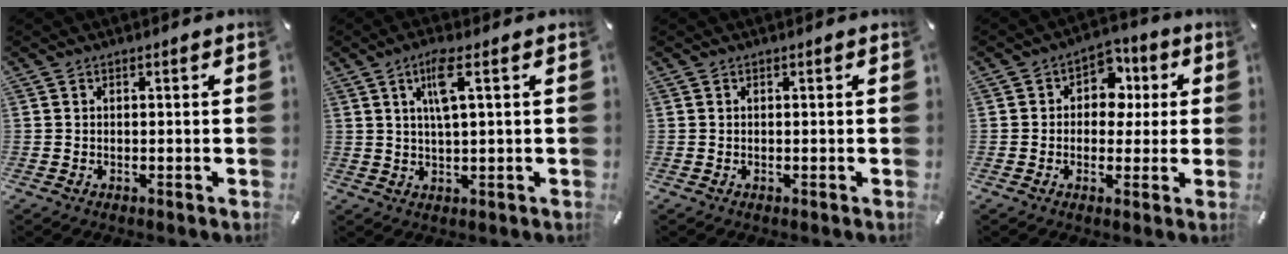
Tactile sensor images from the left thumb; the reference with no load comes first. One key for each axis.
{"total": 6.4, "fx": 2.4, "fy": 1.0, "fz": 5.8, "tx": -0.120, "ty": 0.004, "tz": 0.038}
{"total": 0.0}
{"total": 8.2, "fx": 1.0, "fy": 6.8, "fz": 4.5, "tx": -0.051, "ty": 0.002, "tz": 0.011}